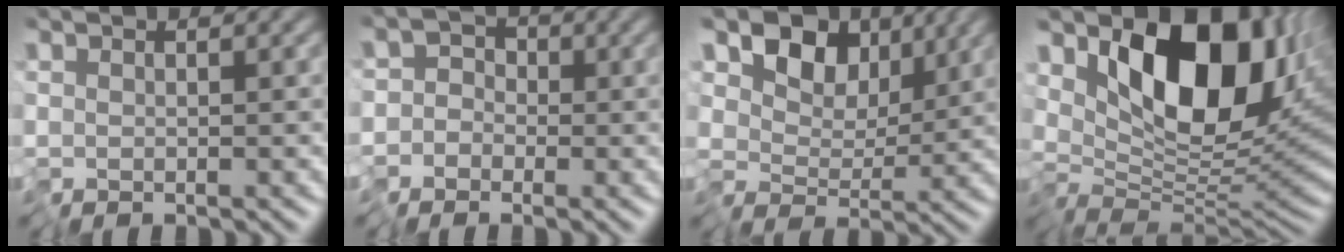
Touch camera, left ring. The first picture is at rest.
{"total": 3.2, "force": [-2.1, 2.4, 0.3], "torque": [0.023, 0.011, -0.049]}
{"total": 6.5, "force": [3.2, 4.2, 3.8], "torque": [-0.064, -0.003, 0.042]}
{"total": 11.5, "force": [4.1, 5.9, 8.9], "torque": [-0.128, -0.011, 0.072]}